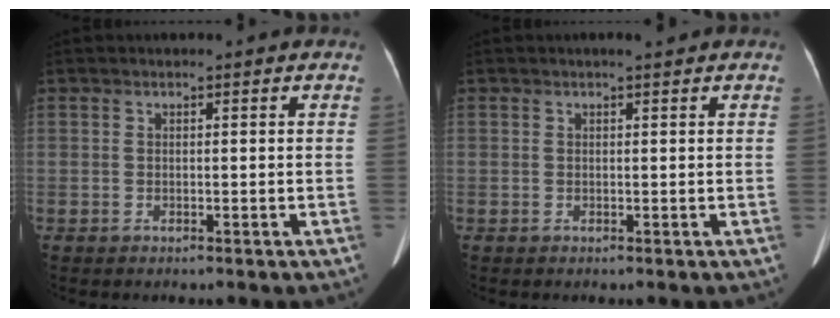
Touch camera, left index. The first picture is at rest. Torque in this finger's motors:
{"motor_torque": [0.17, -0.07, 0.00, 0.00]}